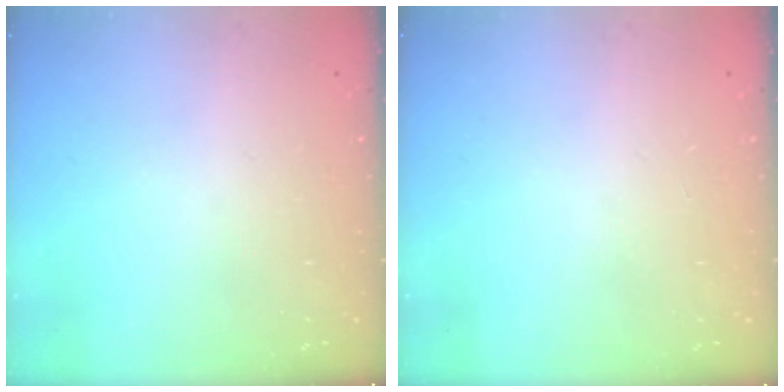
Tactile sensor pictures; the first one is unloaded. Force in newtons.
{"total": 0.0}